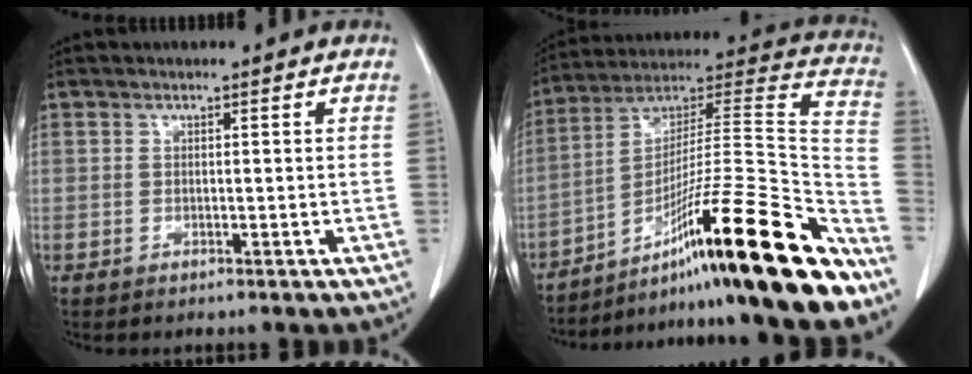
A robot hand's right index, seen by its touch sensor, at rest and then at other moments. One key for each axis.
{"total": 28.1, "fx": -18.1, "fy": 1.4, "fz": 21.4, "tx": -0.260, "ty": 0.020, "tz": -0.300}